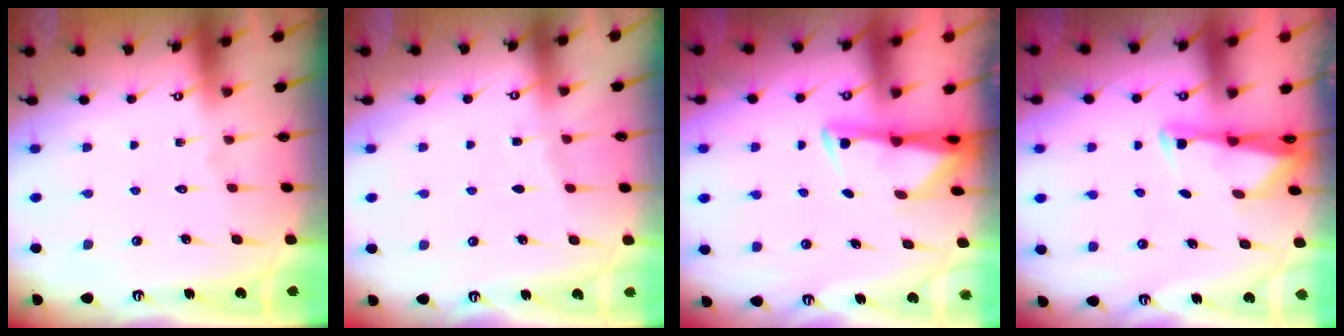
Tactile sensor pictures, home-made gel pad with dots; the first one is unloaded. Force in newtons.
{"total": 2.9, "press": 2.9, "slide": 0.4}
{"total": 3.0, "press": 2.9, "slide": 0.5}
{"total": 2.6, "press": 2.5, "slide": 0.4}